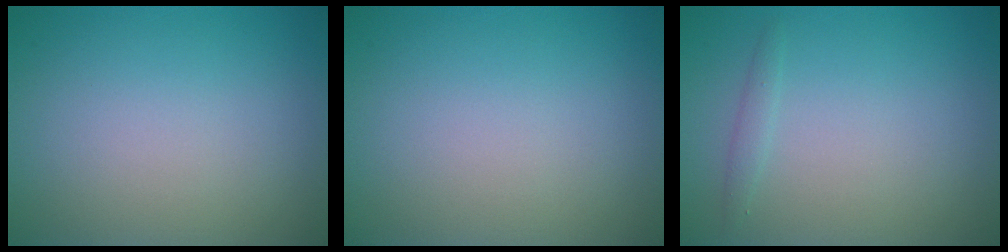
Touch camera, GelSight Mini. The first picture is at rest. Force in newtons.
{"total": 0.0}
{"total": 0.8, "press": 0.8, "slide": 0.0}